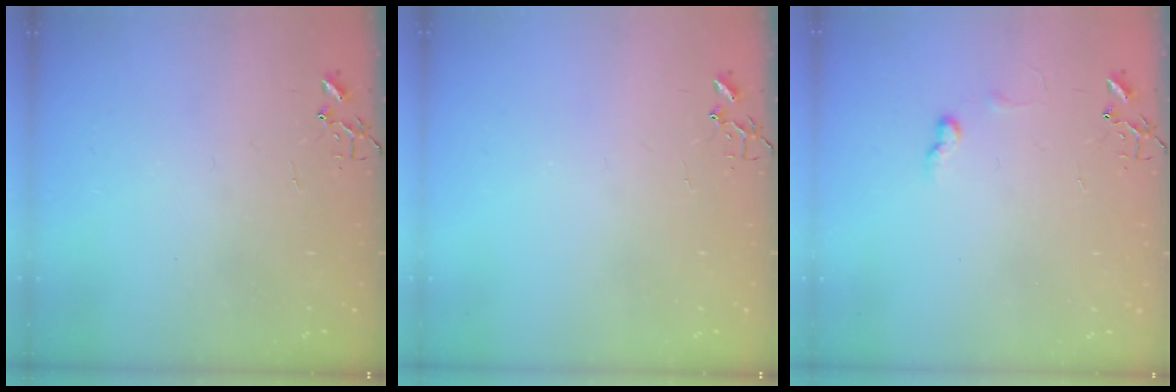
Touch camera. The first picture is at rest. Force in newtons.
{"total": 0.0}
{"total": 5.5, "press": 5.5, "slide": 0.8}